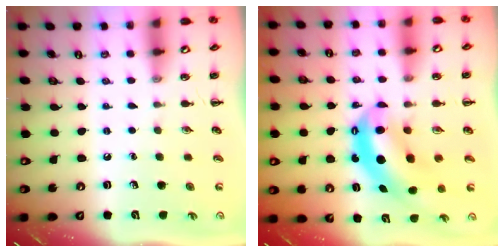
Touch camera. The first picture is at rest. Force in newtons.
{"total": 8.4, "press": 8.1, "slide": 2.1}